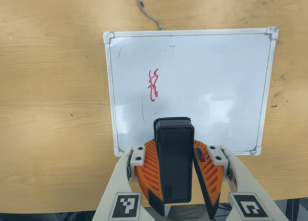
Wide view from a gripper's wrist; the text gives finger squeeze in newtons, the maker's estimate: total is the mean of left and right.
{"total": 9.6, "left": 9.6, "right": 9.6}